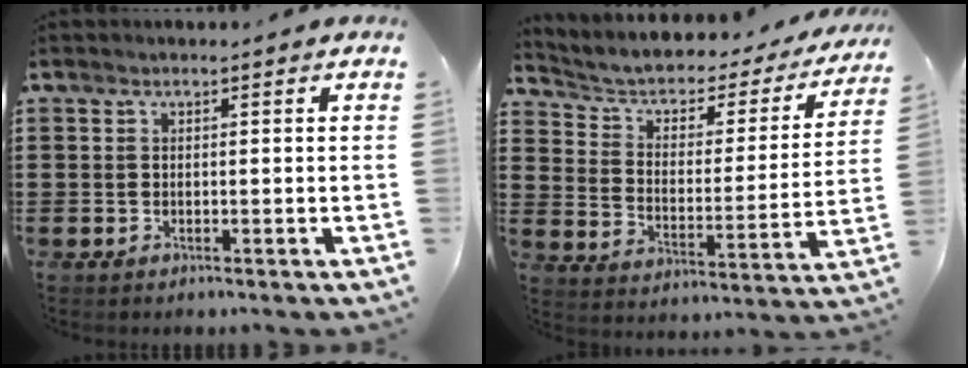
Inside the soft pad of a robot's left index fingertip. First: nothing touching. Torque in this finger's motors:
{"motor_torque": [1.05, -1.09, 0.05, 0.02]}